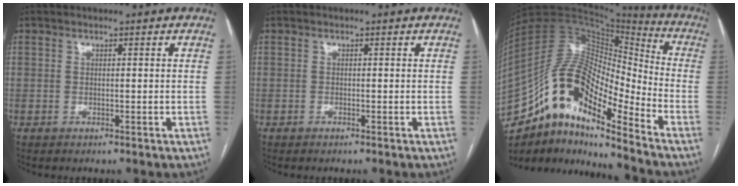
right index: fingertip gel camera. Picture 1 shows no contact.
{"total": 0.0}
{"total": 19.0, "force": [-12.6, 5.1, 13.3], "torque": [-0.251, 0.035, -0.223]}